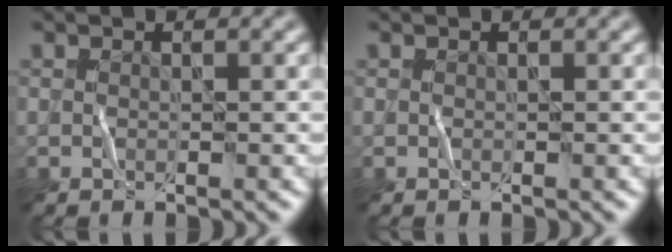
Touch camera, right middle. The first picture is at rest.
{"total": 0.0}